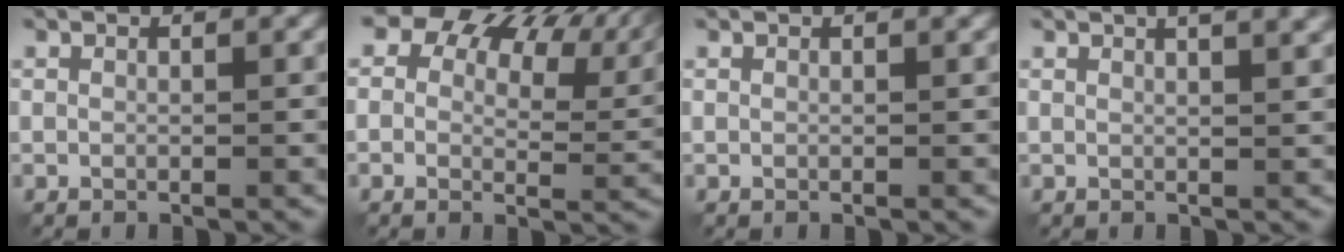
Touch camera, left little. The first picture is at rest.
{"total": 13.2, "force": [6.9, 8.2, 7.8], "torque": [-0.109, 0.031, 0.110]}
{"total": 0.7, "force": [0.6, 0.2, 0.3], "torque": [-0.004, 0.002, 0.006]}
{"total": 5.6, "force": [3.5, 2.4, 3.7], "torque": [-0.016, 0.039, 0.018]}